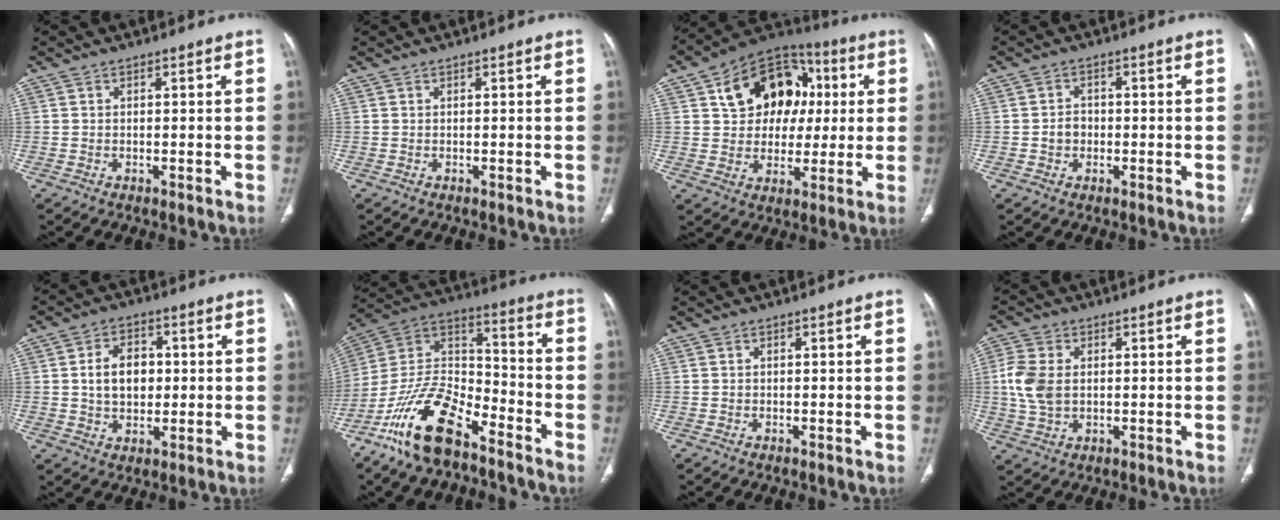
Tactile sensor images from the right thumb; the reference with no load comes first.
{"total": 0.0}
{"total": 18.0, "force": [4.4, 13.5, 11.0], "torque": [-0.123, 0.020, 0.069]}
{"total": 2.9, "force": [-0.6, 2.5, 1.3], "torque": [-0.008, 0.011, -0.012]}
{"total": 8.4, "force": [0.6, 6.1, 5.7], "torque": [-0.069, 0.009, 0.010]}
{"total": 18.0, "force": [-12.1, 7.5, 11.0], "torque": [-0.194, 0.078, -0.225]}
{"total": 0.0}
{"total": 7.9, "force": [0.5, 5.6, 5.6], "torque": [-0.123, 0.005, 0.013]}